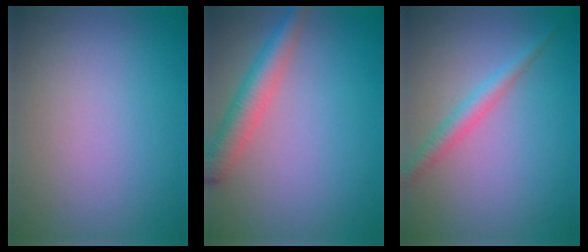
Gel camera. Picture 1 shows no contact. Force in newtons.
{"total": 3.9, "press": 3.9, "slide": 0.2}
{"total": 2.3, "press": 2.3, "slide": 0.1}